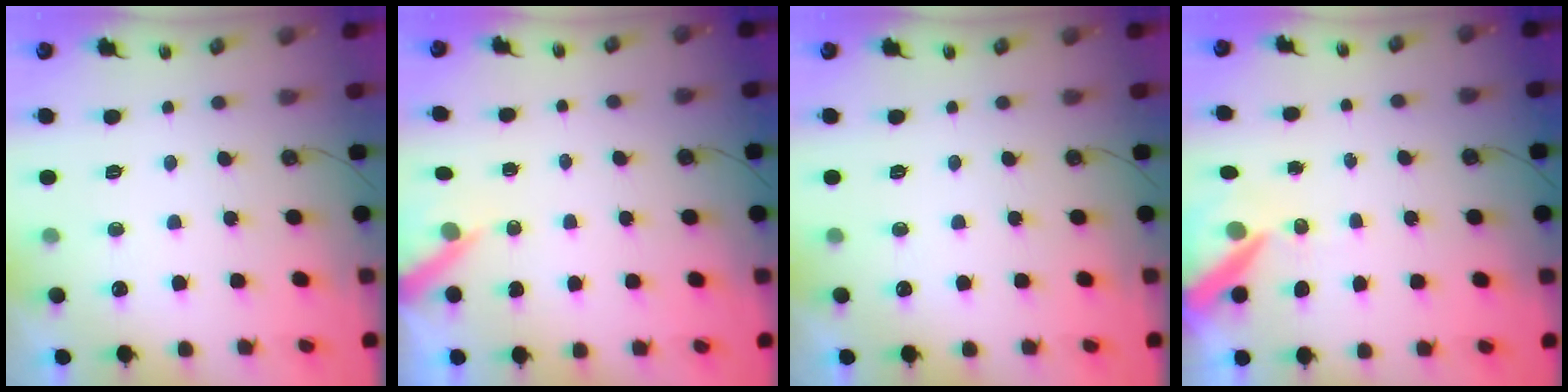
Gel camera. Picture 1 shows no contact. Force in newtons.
{"total": 4.6, "press": 4.6, "slide": 0.4}
{"total": 0.0}
{"total": 8.5, "press": 8.4, "slide": 1.2}